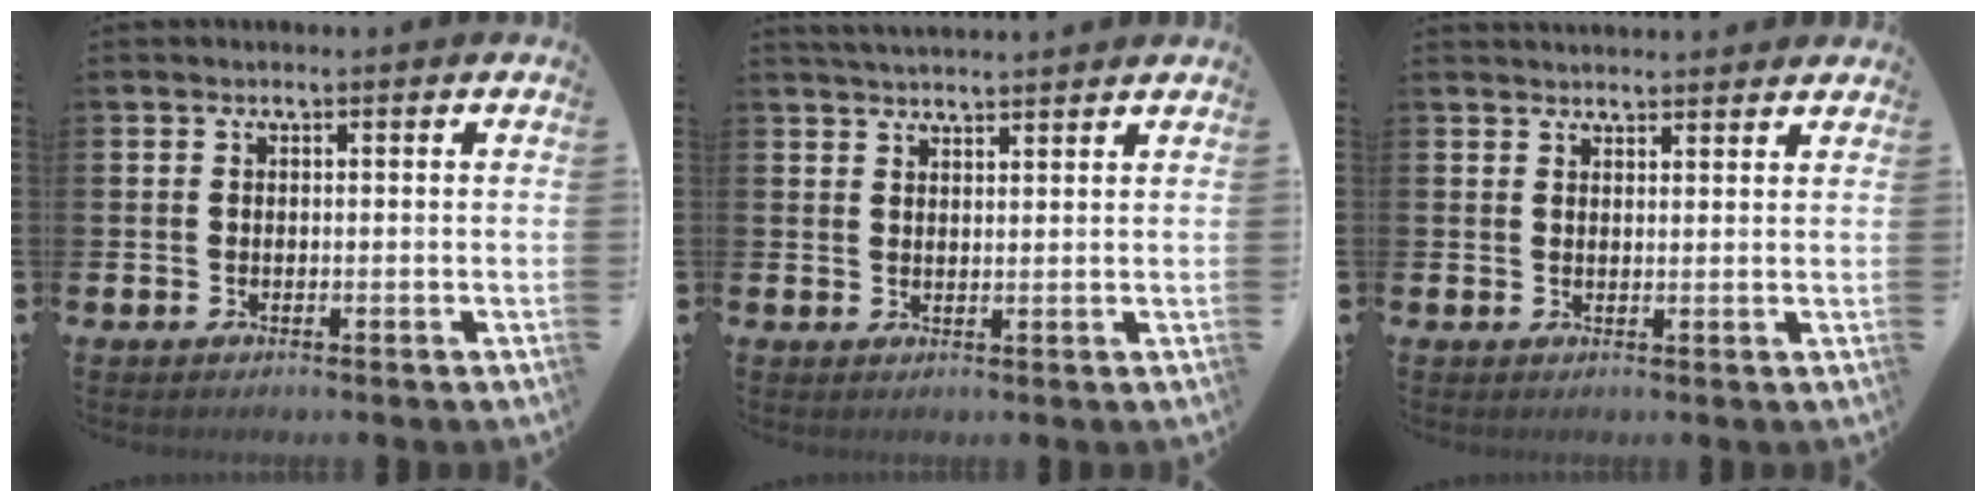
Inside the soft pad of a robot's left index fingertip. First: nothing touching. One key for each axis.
{"total": 3.0, "fx": 3.0, "fy": 0.0, "fz": 0.2, "tx": -0.006, "ty": -0.014, "tz": 0.054}
{"total": 2.4, "fx": 2.4, "fy": 0.3, "fz": 0.0, "tx": 0.002, "ty": -0.011, "tz": 0.044}